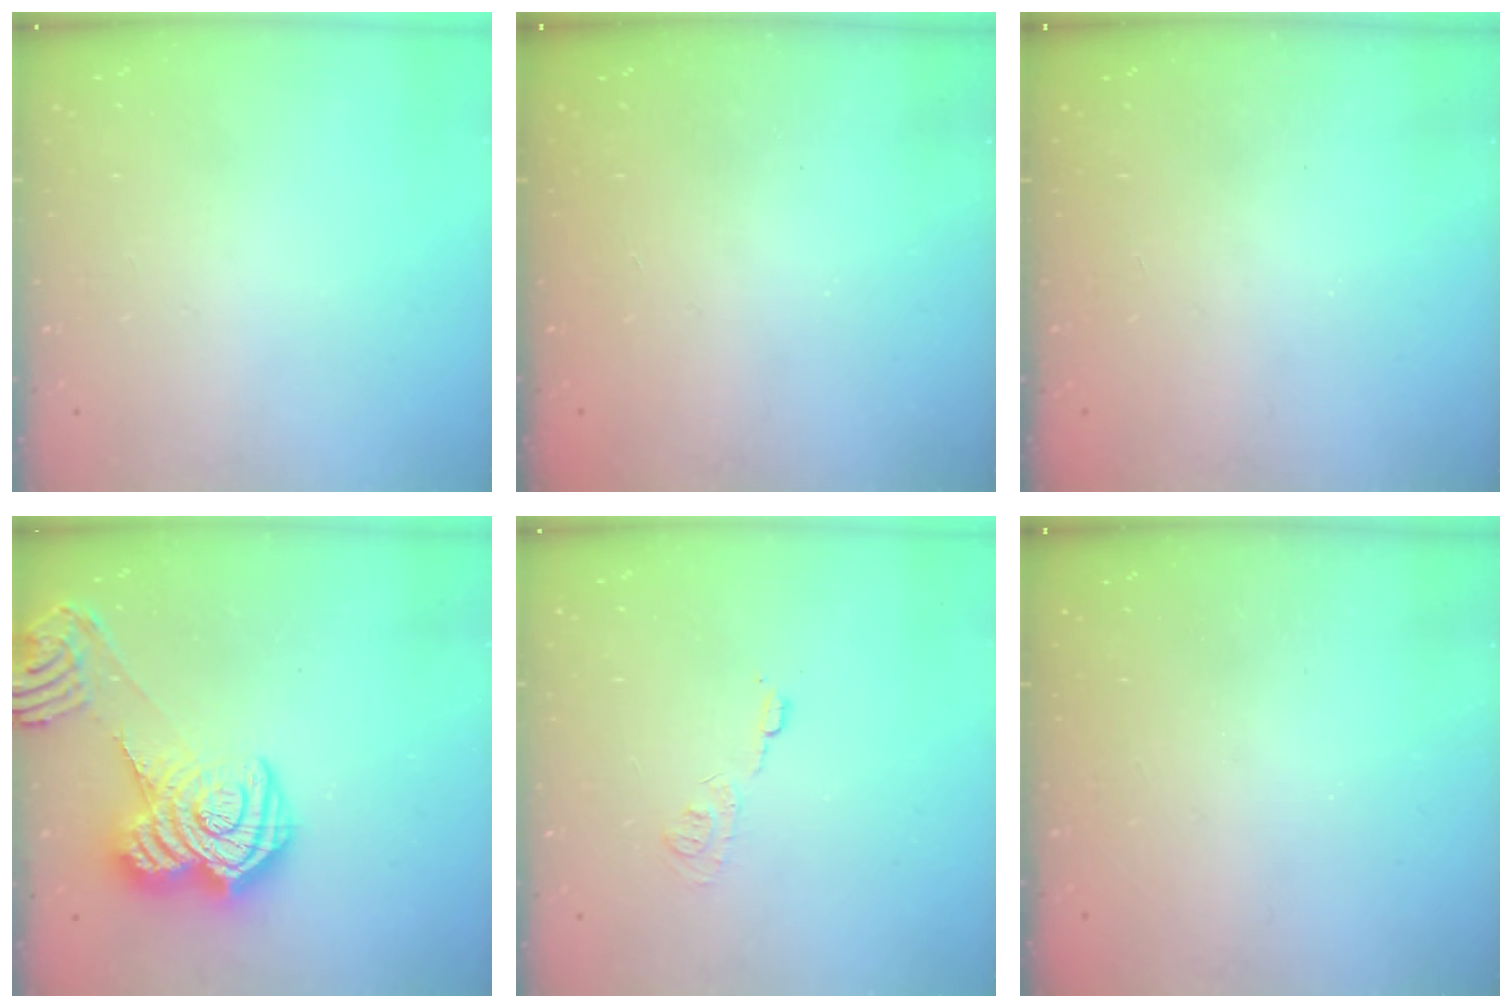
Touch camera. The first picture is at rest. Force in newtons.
{"total": 2.5, "press": 2.4, "slide": 0.8}
{"total": 2.4, "press": 2.3, "slide": 0.7}
{"total": 16.2, "press": 16.2, "slide": 1.1}
{"total": 5.7, "press": 5.6, "slide": 0.5}
{"total": 2.3, "press": 2.1, "slide": 0.8}